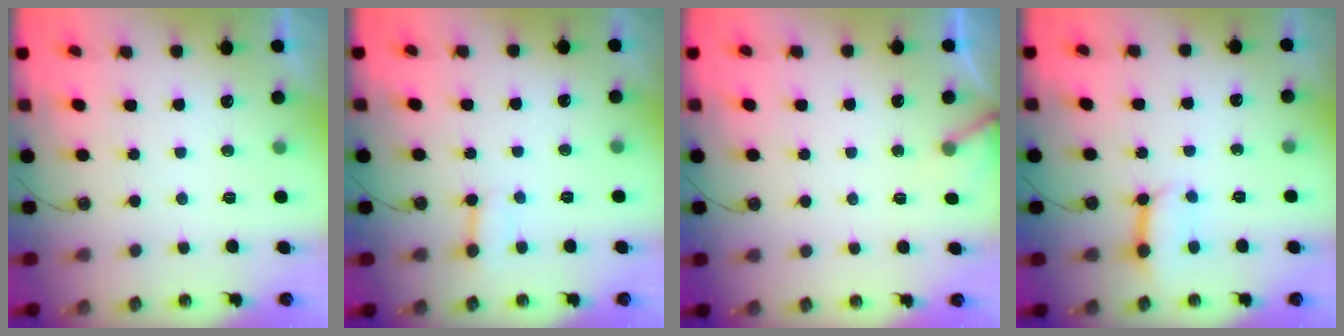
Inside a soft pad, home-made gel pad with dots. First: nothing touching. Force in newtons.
{"total": 2.7, "press": 2.7, "slide": 0.3}
{"total": 3.5, "press": 3.5, "slide": 0.2}
{"total": 7.0, "press": 6.9, "slide": 0.7}